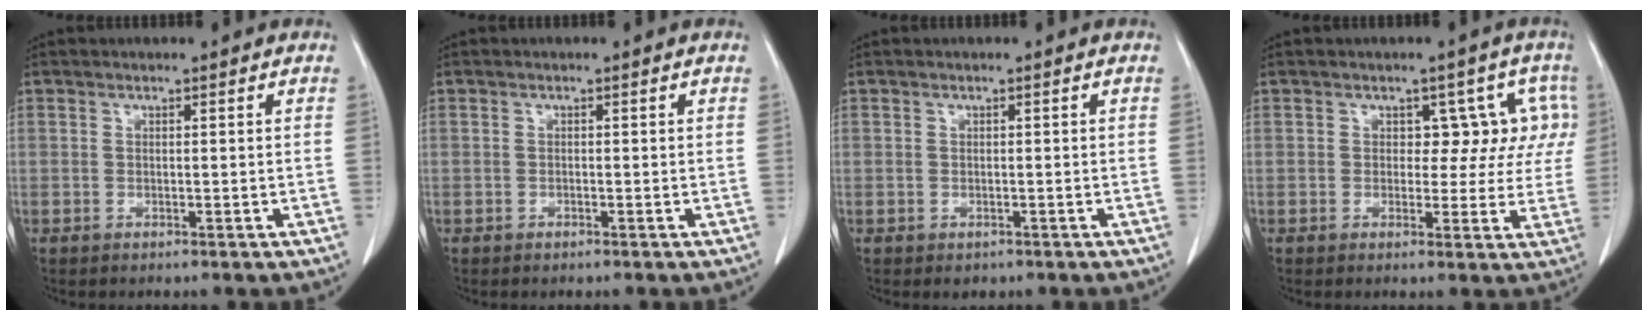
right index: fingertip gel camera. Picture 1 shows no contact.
{"total": 0.0}
{"total": 1.2, "force": [-0.7, 1.0, 0.3], "torque": [-0.005, 0.002, -0.004]}
{"total": 6.3, "force": [1.7, 4.5, 4.1], "torque": [-0.013, 0.022, 0.015]}